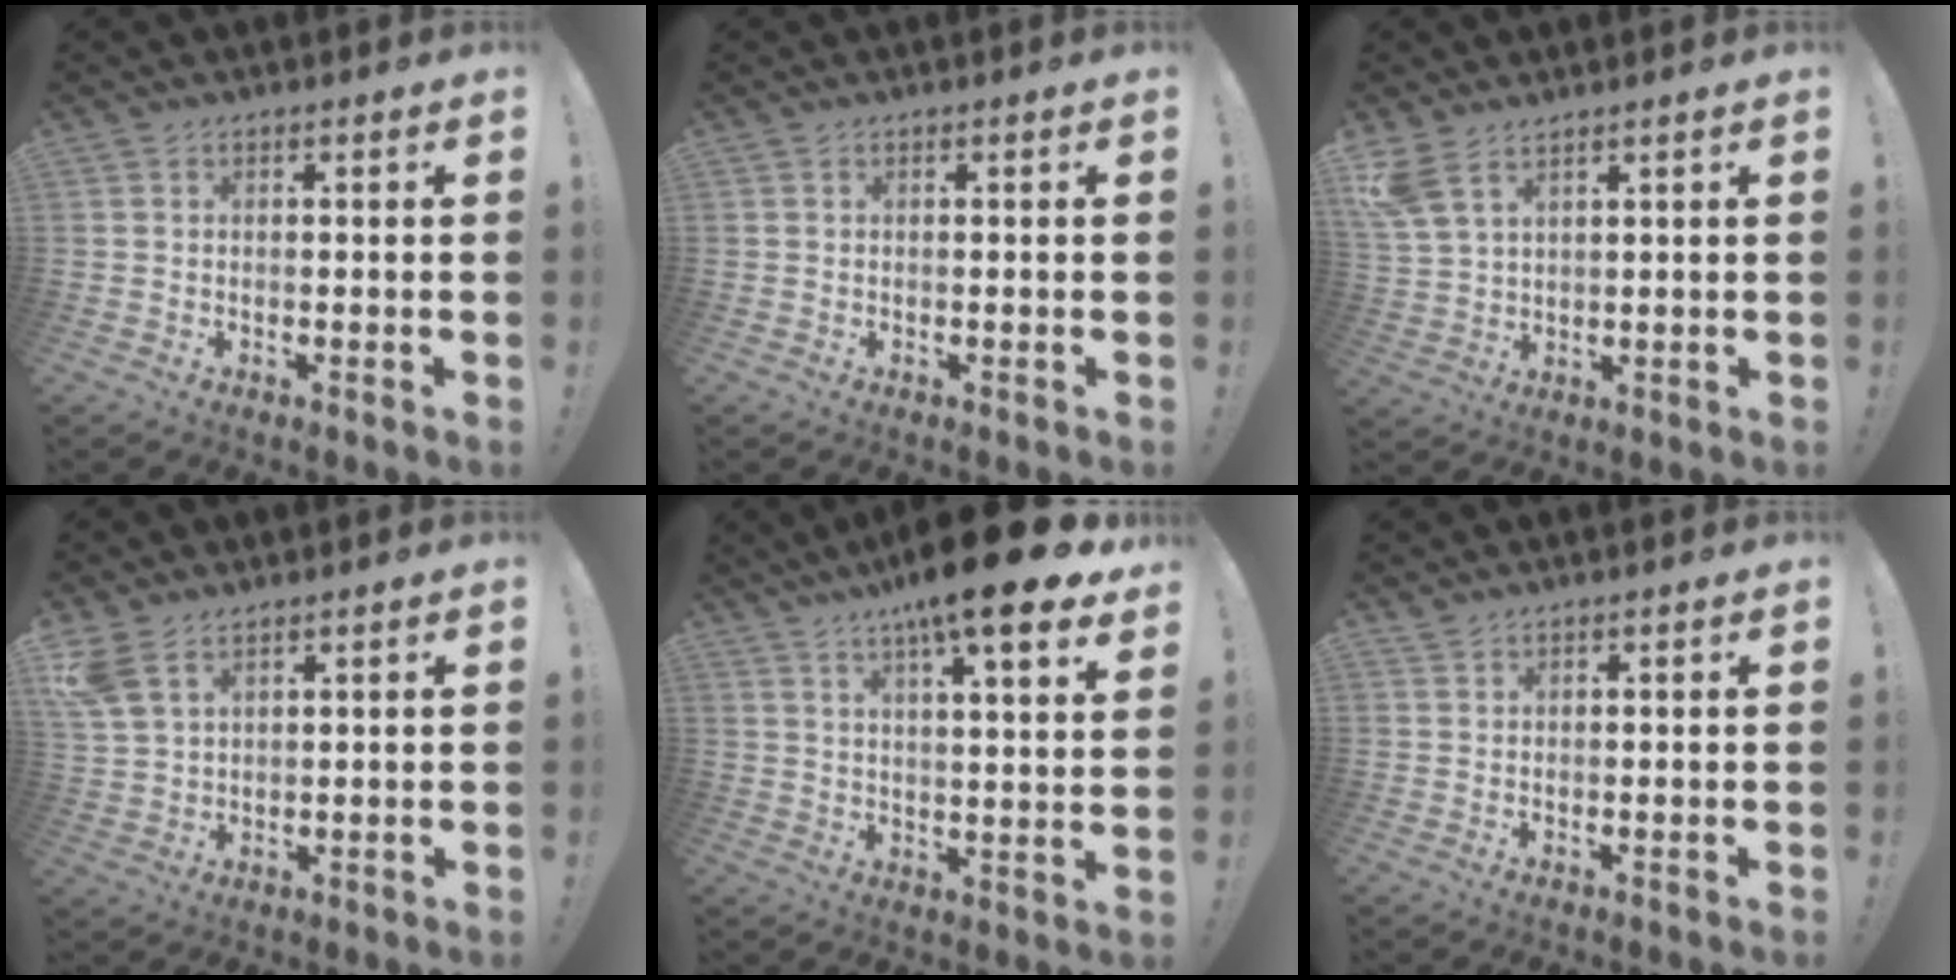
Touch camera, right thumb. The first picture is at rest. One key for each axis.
{"total": 0.0}
{"total": 7.3, "fx": 5.2, "fy": 3.3, "fz": 4.0, "tx": -0.077, "ty": -0.015, "tz": 0.105}
{"total": 7.4, "fx": 5.0, "fy": 4.0, "fz": 3.8, "tx": -0.080, "ty": -0.017, "tz": 0.100}
{"total": 15.5, "fx": 10.5, "fy": 1.5, "fz": 11.3, "tx": -0.180, "ty": -0.064, "tz": 0.163}
{"total": 0.9, "fx": 0.9, "fy": 0.1, "fz": 0.2, "tx": -0.003, "ty": -0.001, "tz": 0.017}